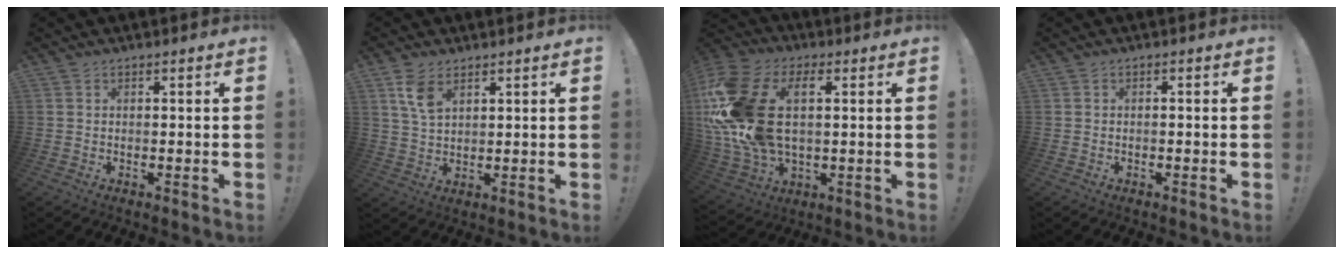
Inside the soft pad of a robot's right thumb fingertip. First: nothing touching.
{"total": 6.4, "force": [3.5, 3.3, 4.2], "torque": [-0.074, -0.013, 0.066]}
{"total": 23.8, "force": [3.8, 15.2, 17.9], "torque": [-0.352, -0.001, 0.072]}
{"total": 0.8, "force": [-0.6, -0.3, 0.4], "torque": [-0.006, -0.001, -0.011]}